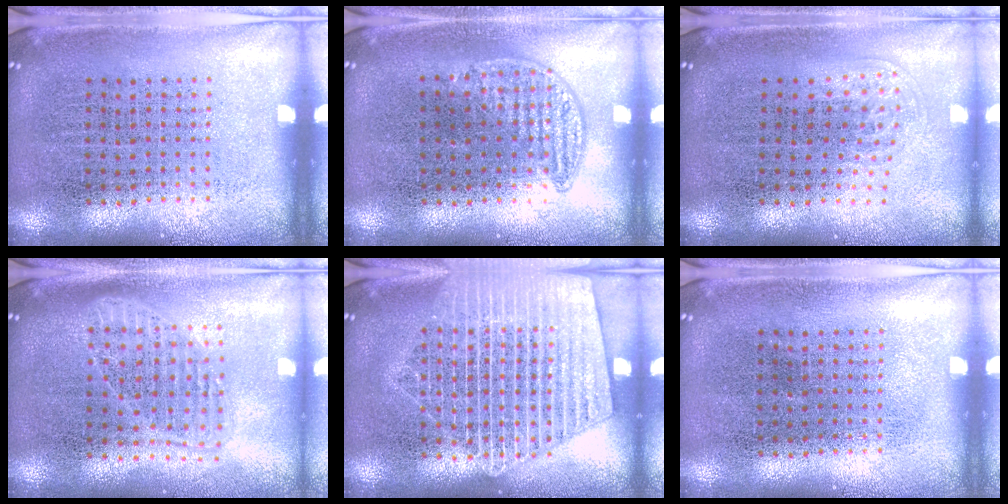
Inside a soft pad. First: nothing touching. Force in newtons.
{"total": 0.8, "press": 0.6, "slide": 0.5}
{"total": 0.9, "press": 0.6, "slide": 0.7}
{"total": 1.7, "press": 1.5, "slide": 0.9}
{"total": 2.8, "press": 2.8, "slide": 0.3}
{"total": 0.0}